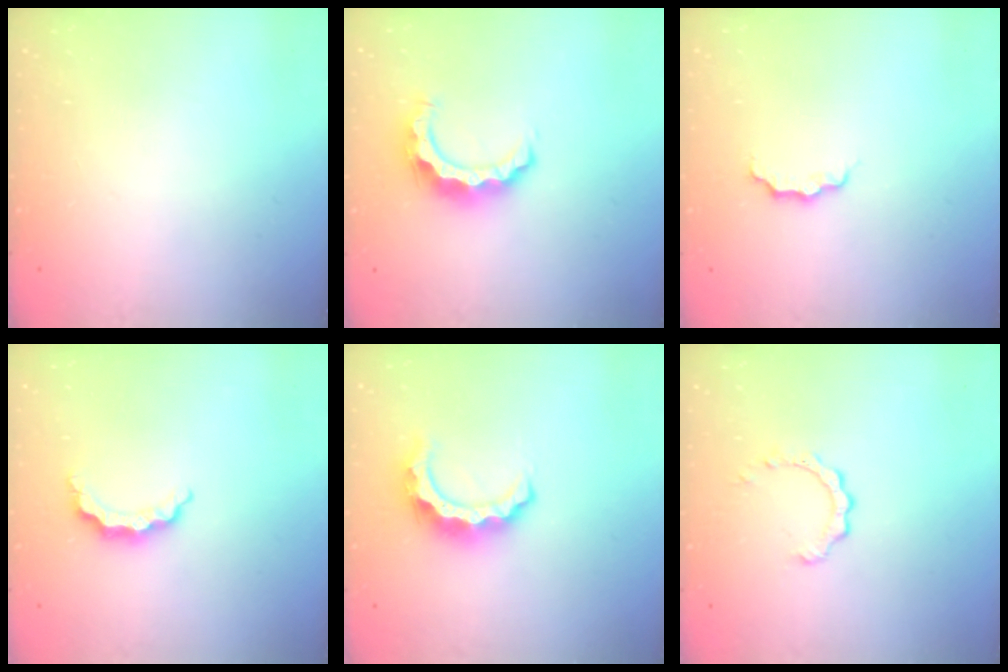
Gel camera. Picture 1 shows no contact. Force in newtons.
{"total": 8.1, "press": 8.1, "slide": 0.5}
{"total": 3.5, "press": 3.5, "slide": 0.4}
{"total": 5.3, "press": 5.2, "slide": 0.8}
{"total": 8.4, "press": 8.4, "slide": 0.3}
{"total": 2.4, "press": 2.3, "slide": 0.3}